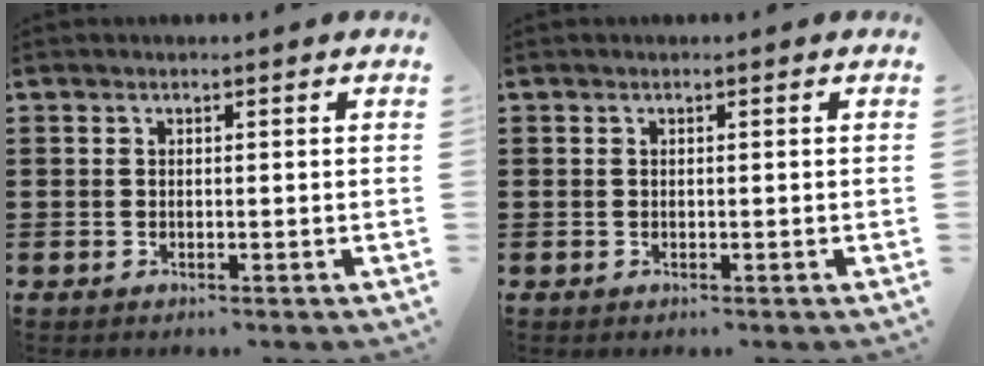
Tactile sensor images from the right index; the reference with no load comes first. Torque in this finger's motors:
{"motor_torque": [0.36, 0.37, 0.00, 0.00]}